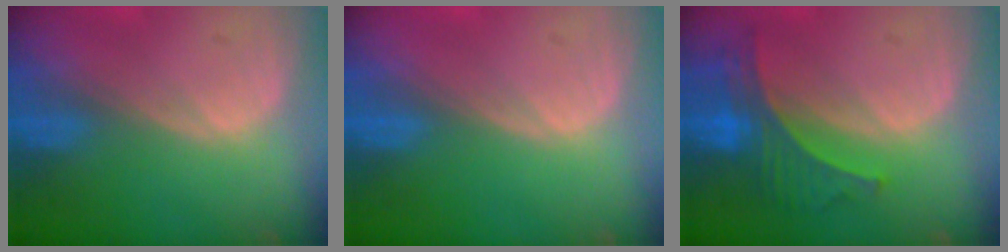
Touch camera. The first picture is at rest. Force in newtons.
{"total": 0.0}
{"total": 6.9, "press": 6.3, "slide": 2.9}